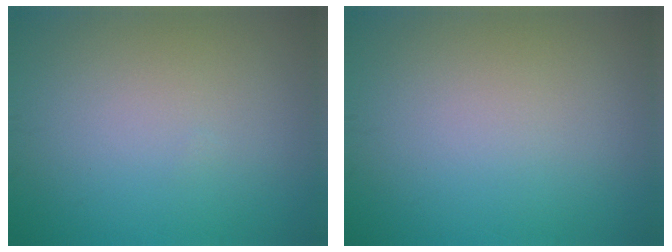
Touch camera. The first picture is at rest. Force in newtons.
{"total": 0.0}